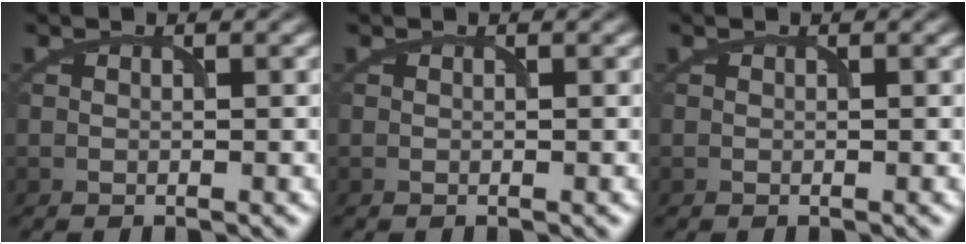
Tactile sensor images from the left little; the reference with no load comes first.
{"total": 0.0}
{"total": 0.0}